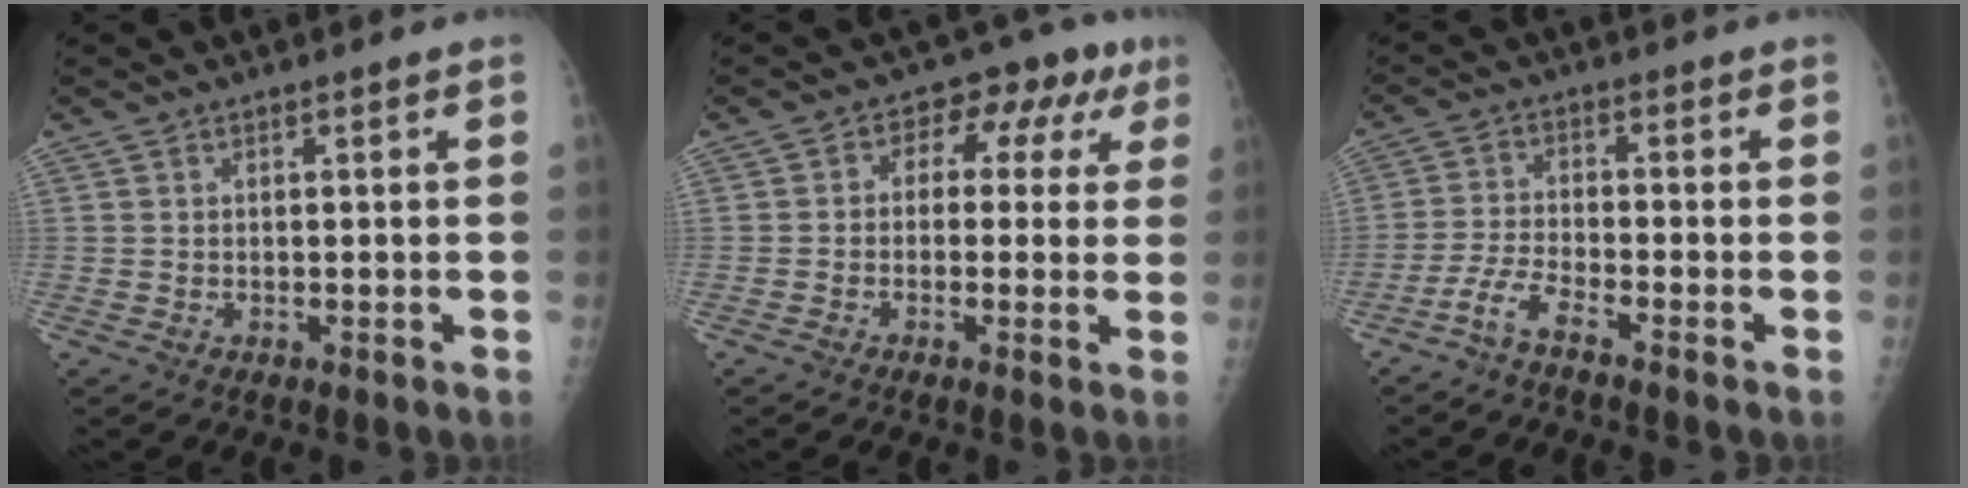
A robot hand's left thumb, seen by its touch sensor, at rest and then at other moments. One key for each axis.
{"total": 8.6, "fx": 2.0, "fy": 5.9, "fz": 5.9, "tx": -0.025, "ty": 0.033, "tz": 0.015}
{"total": 4.3, "fx": -3.5, "fy": 0.1, "fz": 2.5, "tx": -0.067, "ty": 0.012, "tz": -0.079}